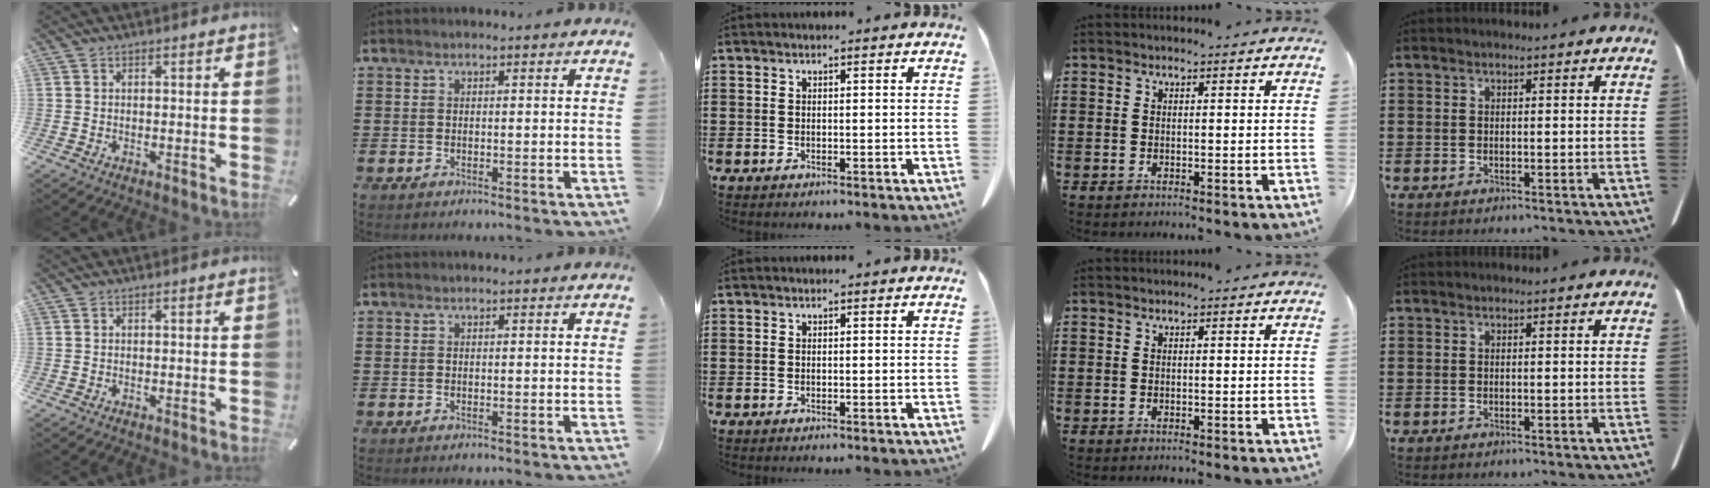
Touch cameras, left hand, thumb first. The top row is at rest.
{}